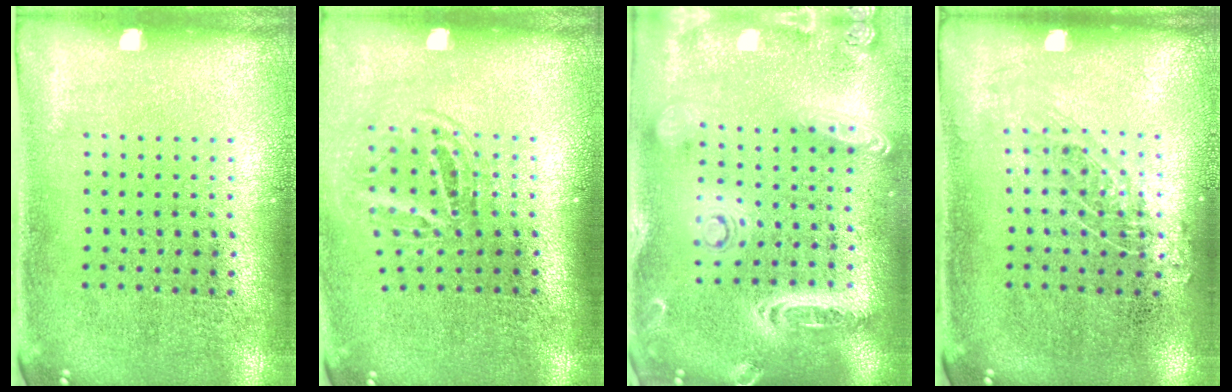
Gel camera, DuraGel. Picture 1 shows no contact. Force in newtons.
{"total": 1.6, "press": 1.1, "slide": 1.2}
{"total": 2.7, "press": 2.3, "slide": 1.3}
{"total": 0.8, "press": 0.8, "slide": 0.2}